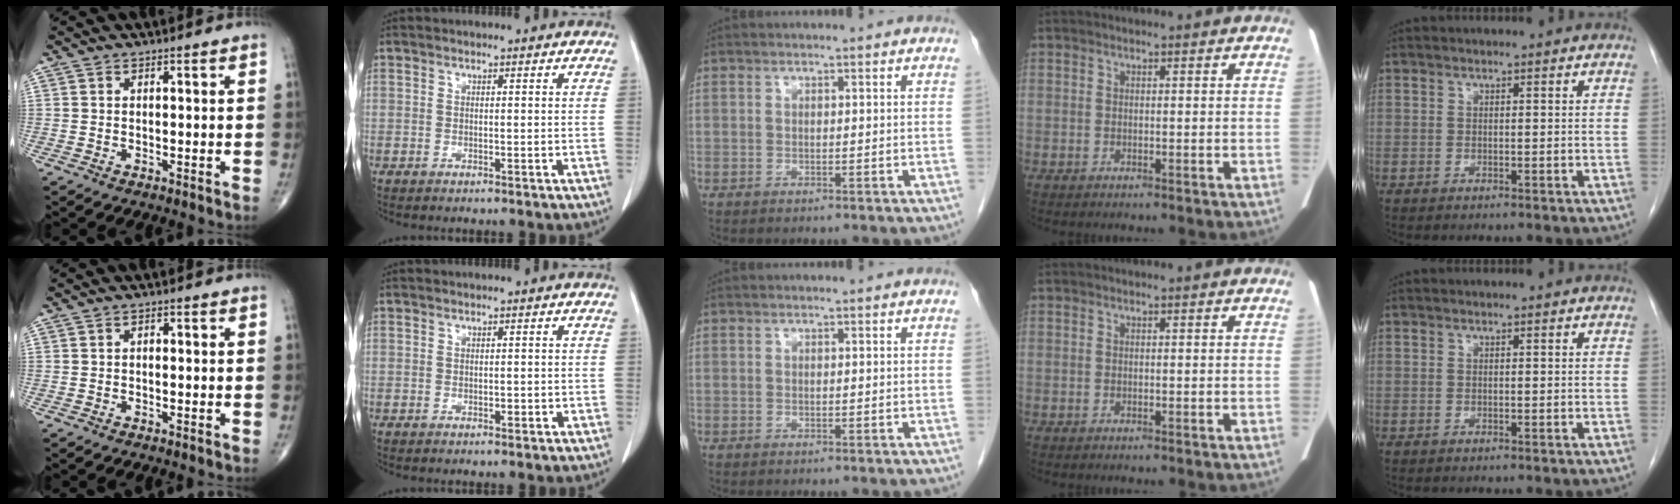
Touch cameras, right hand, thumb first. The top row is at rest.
{"thumb": {"total": 0.8, "force": [0.1, 0.4, 0.7], "torque": [-0.009, 0.002, -0.001]}, "index": {"total": 0.9, "force": [-0.2, 0.5, 0.7], "torque": [-0.011, 0.000, -0.001]}}